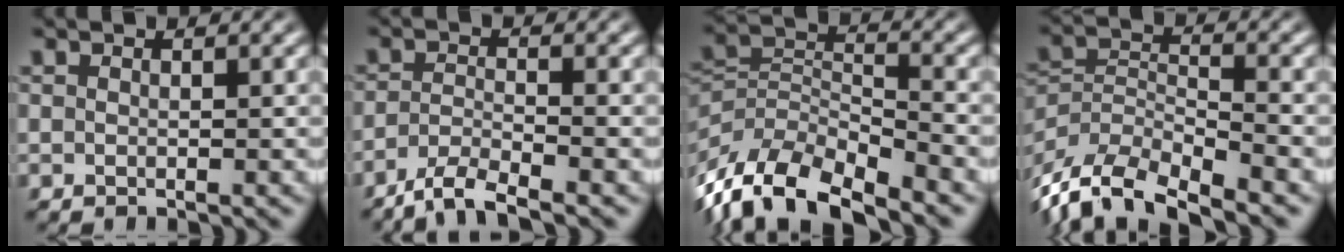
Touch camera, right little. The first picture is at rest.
{"total": 4.0, "force": [-3.4, 0.7, 1.9], "torque": [-0.033, -0.013, -0.051]}
{"total": 11.2, "force": [-6.0, 7.1, 6.3], "torque": [-0.142, -0.057, -0.075]}
{"total": 10.8, "force": [-6.6, 6.3, 5.8], "torque": [-0.128, -0.057, -0.088]}